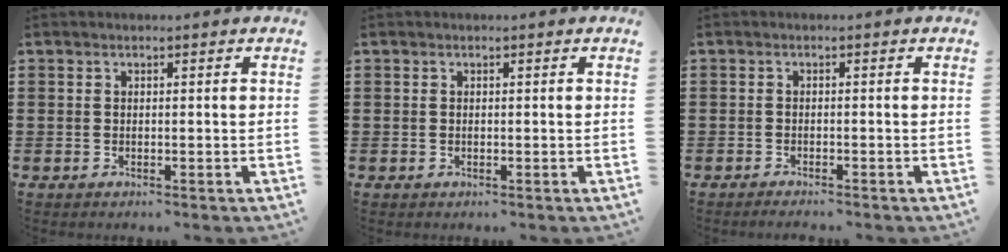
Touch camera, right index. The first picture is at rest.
{"total": 0.0}
{"total": 0.9, "force": [-0.9, 0.0, 0.1], "torque": [-0.004, 0.001, -0.017]}